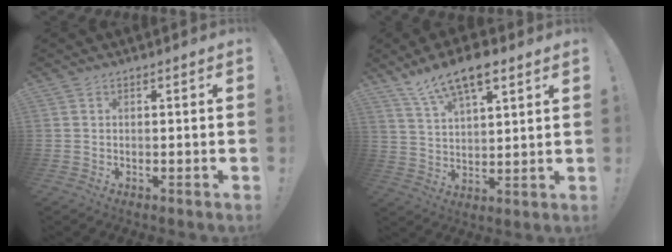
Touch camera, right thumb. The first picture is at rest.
{"total": 11.6, "force": [8.0, 4.2, 7.2], "torque": [-0.135, -0.033, 0.146]}